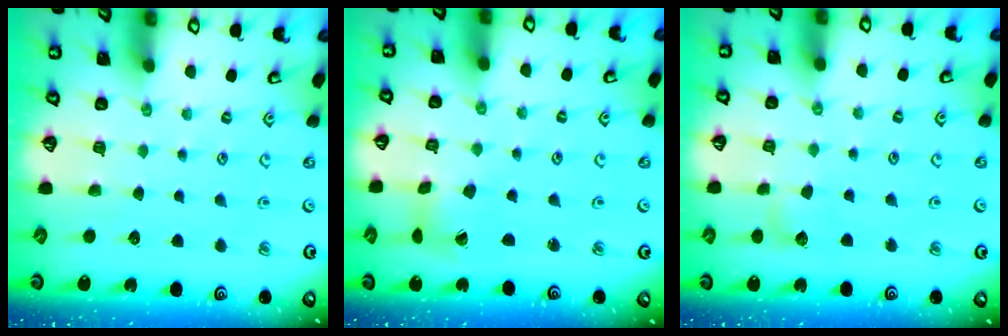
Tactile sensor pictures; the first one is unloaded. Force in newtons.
{"total": 3.5, "press": 3.5, "slide": 0.4}
{"total": 5.2, "press": 5.2, "slide": 0.3}